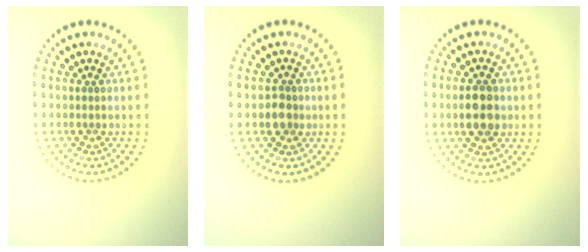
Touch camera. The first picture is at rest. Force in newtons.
{"total": 2.0, "press": 1.8, "slide": 0.9}
{"total": 3.6, "press": 3.6, "slide": 0.1}